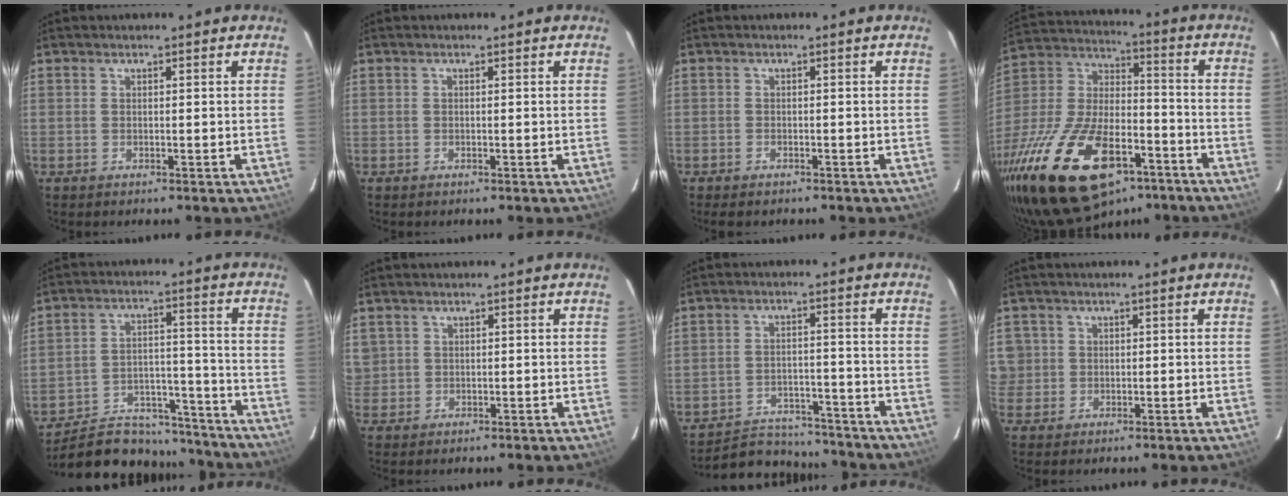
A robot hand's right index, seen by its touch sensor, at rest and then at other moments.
{"total": 0.0}
{"total": 2.2, "force": [-1.8, 0.9, 0.8], "torque": [-0.023, -0.004, -0.032]}
{"total": 30.1, "force": [-17.3, 14.1, 20.2], "torque": [-0.409, -0.022, -0.282]}
{"total": 22.1, "force": [-19.4, 8.1, 6.7], "torque": [-0.135, 0.034, -0.259]}
{"total": 2.8, "force": [0.6, 2.7, 0.3], "torque": [0.001, 0.005, 0.012]}
{"total": 10.9, "force": [-10.2, 3.2, 2.0], "torque": [-0.059, 0.012, -0.141]}
{"total": 4.8, "force": [0.2, 4.8, 0.7], "torque": [-0.006, 0.021, 0.011]}